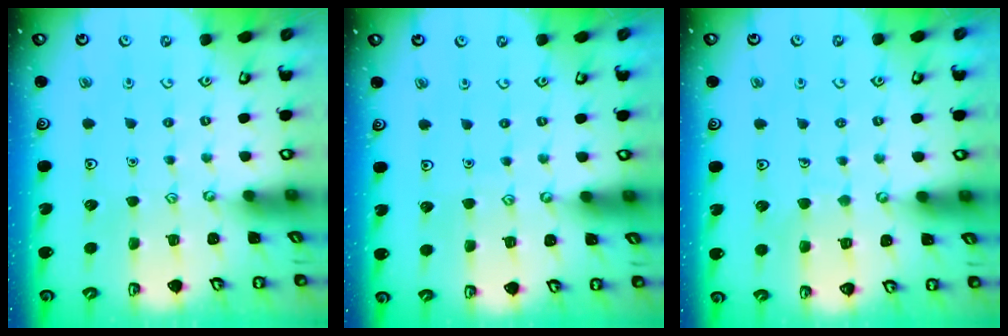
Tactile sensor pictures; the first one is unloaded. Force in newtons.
{"total": 2.6, "press": 2.5, "slide": 0.3}
{"total": 4.2, "press": 4.2, "slide": 0.3}